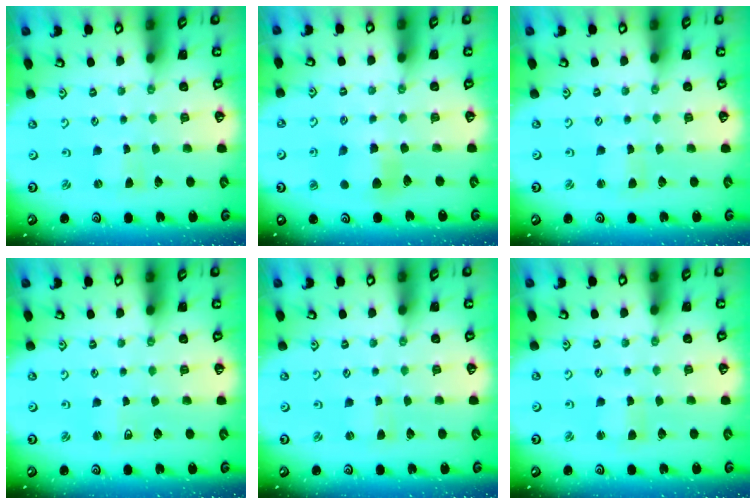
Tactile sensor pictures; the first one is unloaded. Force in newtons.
{"total": 6.3, "press": 6.3, "slide": 0.4}
{"total": 1.8, "press": 1.8, "slide": 0.3}
{"total": 2.1, "press": 2.0, "slide": 0.4}
{"total": 1.0, "press": 1.0, "slide": 0.3}
{"total": 1.8, "press": 1.7, "slide": 0.4}